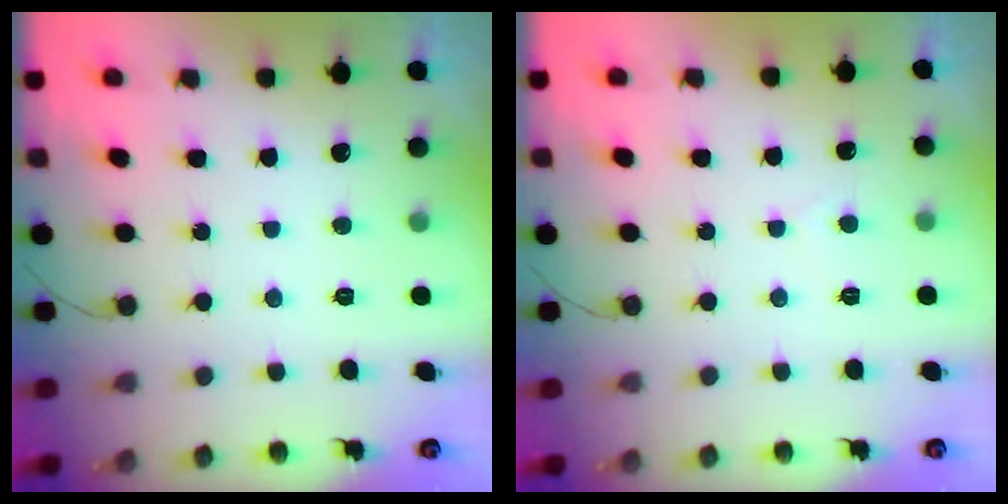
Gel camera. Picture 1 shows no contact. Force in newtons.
{"total": 1.0, "press": 1.0, "slide": 0.2}